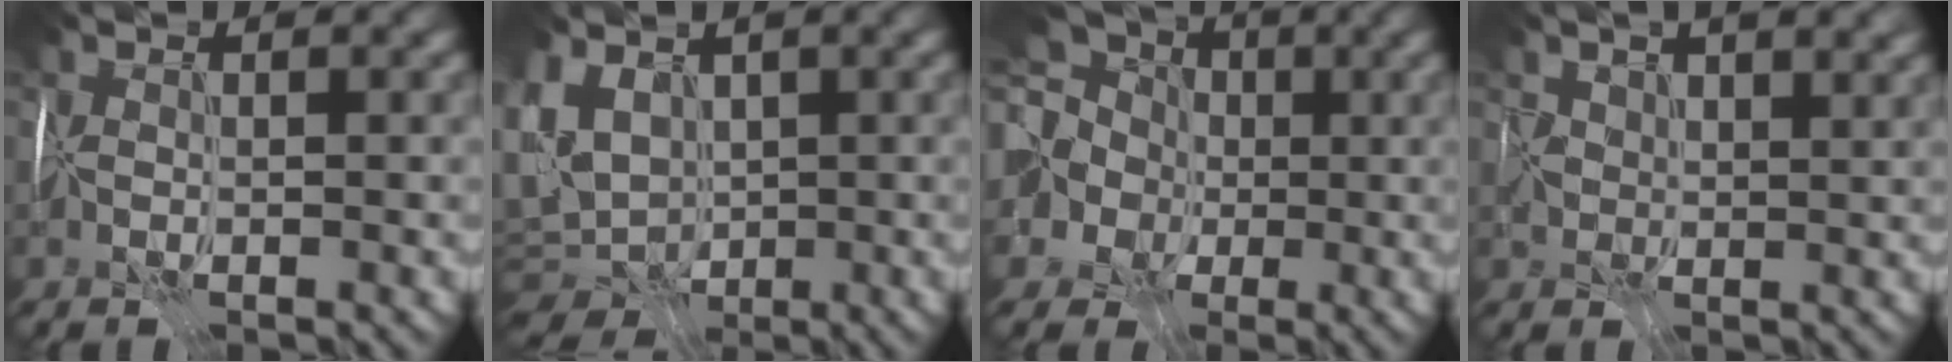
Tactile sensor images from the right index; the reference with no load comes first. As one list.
[{"total": 8.2, "force": [-0.3, 5.9, 5.7], "torque": [-0.116, -0.018, -0.001]}, {"total": 12.7, "force": [1.5, 10.4, 7.1], "torque": [-0.144, 0.010, -0.024]}, {"total": 6.4, "force": [3.5, 3.3, 4.2], "torque": [-0.075, 0.011, 0.061]}]